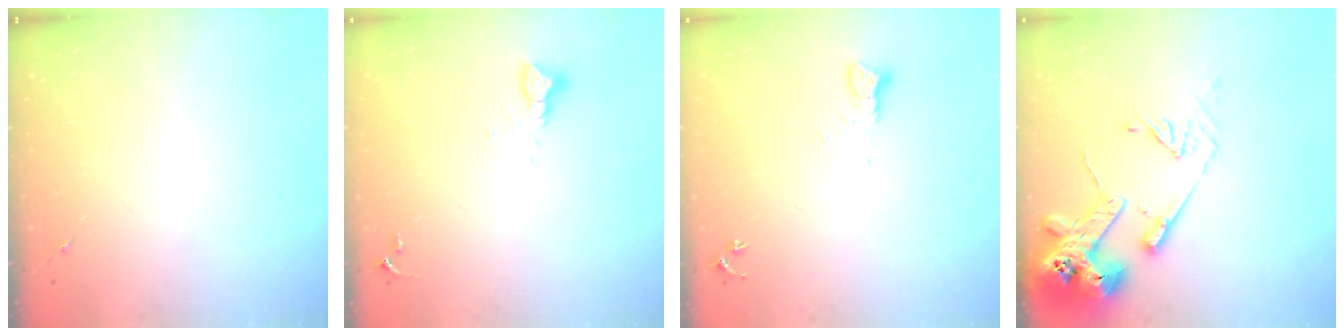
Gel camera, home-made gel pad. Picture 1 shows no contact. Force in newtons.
{"total": 3.5, "press": 3.5, "slide": 0.2}
{"total": 3.7, "press": 3.7, "slide": 0.3}
{"total": 16.6, "press": 16.5, "slide": 2.0}